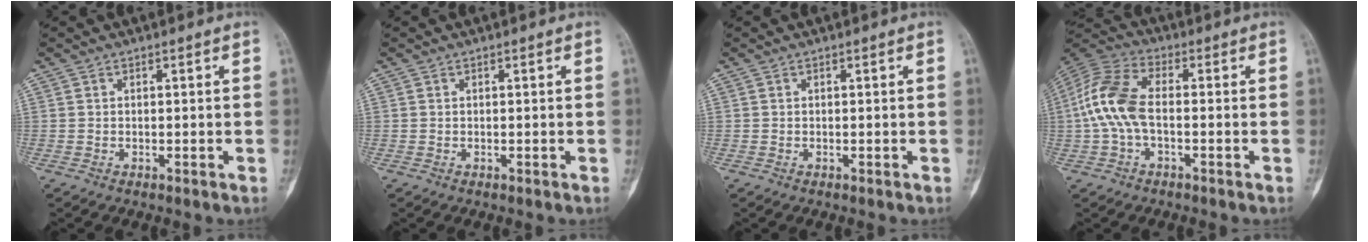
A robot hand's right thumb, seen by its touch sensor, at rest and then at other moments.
{"total": 0.0}
{"total": 0.0}
{"total": 11.5, "force": [-0.8, 6.2, 9.6], "torque": [-0.215, 0.031, -0.021]}